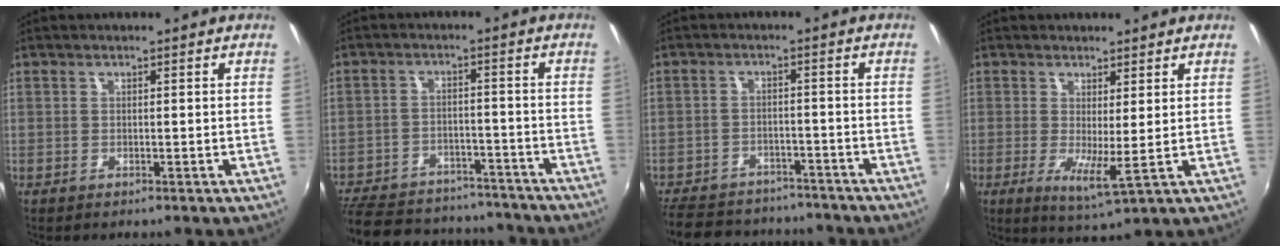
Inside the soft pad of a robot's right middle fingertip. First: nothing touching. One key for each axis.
{"total": 23.6, "fx": -19.3, "fy": 10.1, "fz": 9.1, "tx": -0.221, "ty": 0.011, "tz": -0.258}
{"total": 17.1, "fx": -14.3, "fy": 7.3, "fz": 5.7, "tx": -0.145, "ty": 0.017, "tz": -0.199}
{"total": 5.0, "fx": 0.3, "fy": 0.5, "fz": 4.9, "tx": -0.090, "ty": -0.019, "tz": 0.004}